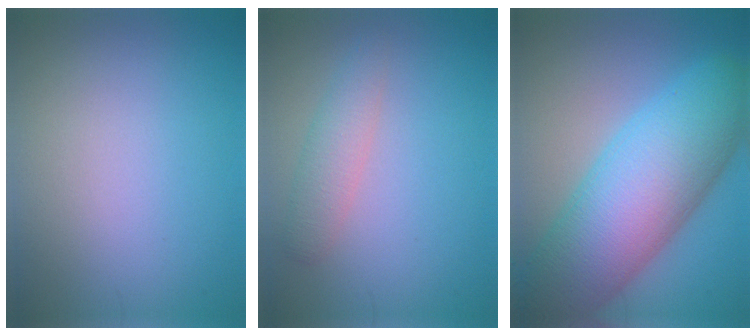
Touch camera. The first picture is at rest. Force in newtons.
{"total": 2.4, "press": 2.3, "slide": 0.1}
{"total": 12.9, "press": 12.9, "slide": 0.5}